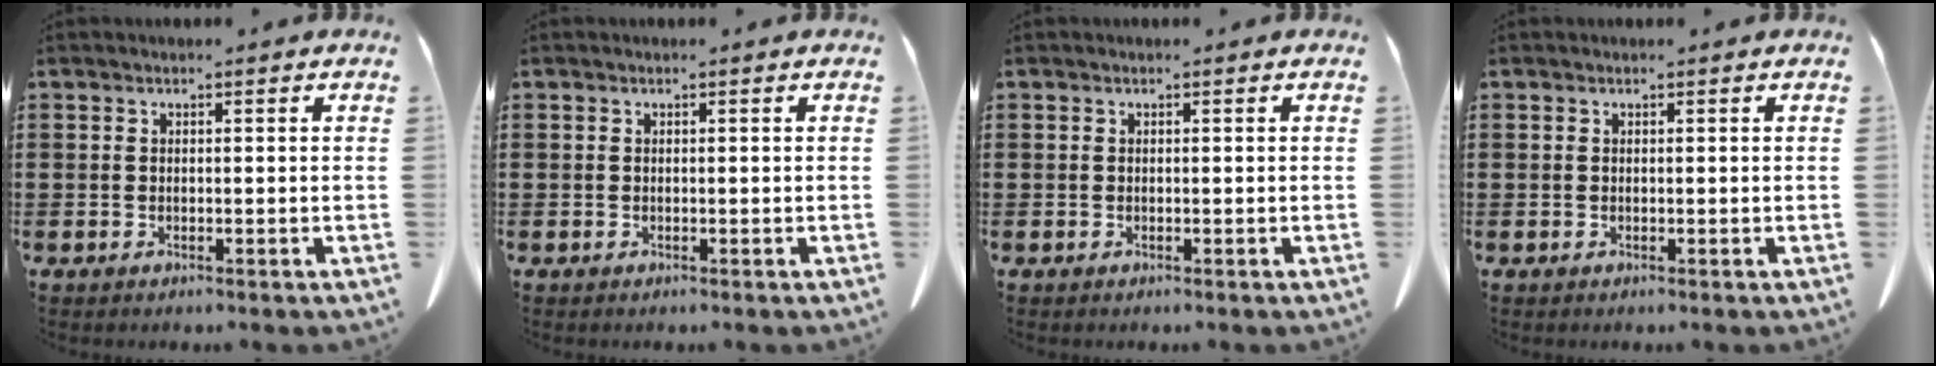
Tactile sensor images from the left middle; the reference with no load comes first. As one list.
[{"total": 0.0}, {"total": 0.0}, {"total": 0.0}]